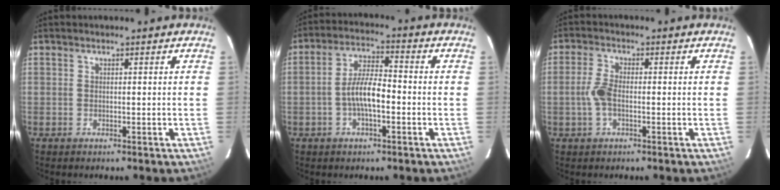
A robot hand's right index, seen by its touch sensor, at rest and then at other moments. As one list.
[{"total": 6.9, "force": [-2.0, 2.1, 6.3], "torque": [-0.125, 0.011, -0.035]}, {"total": 4.3, "force": [-1.0, 1.8, 3.8], "torque": [-0.088, 0.005, -0.020]}]